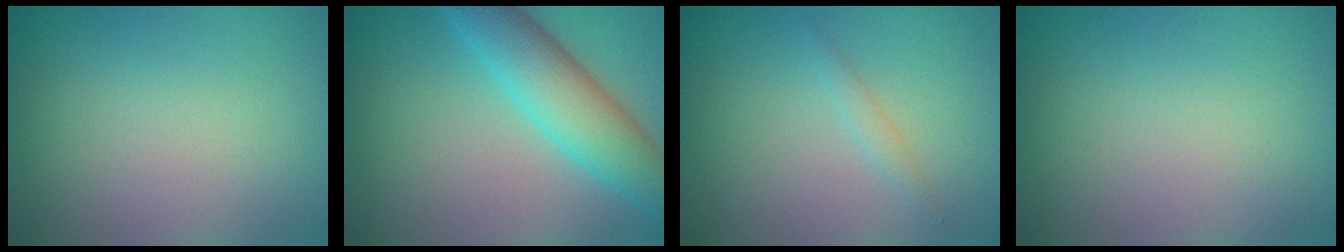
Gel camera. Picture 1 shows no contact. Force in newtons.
{"total": 5.8, "press": 5.8, "slide": 0.3}
{"total": 0.8, "press": 0.8, "slide": 0.1}
{"total": 0.0}